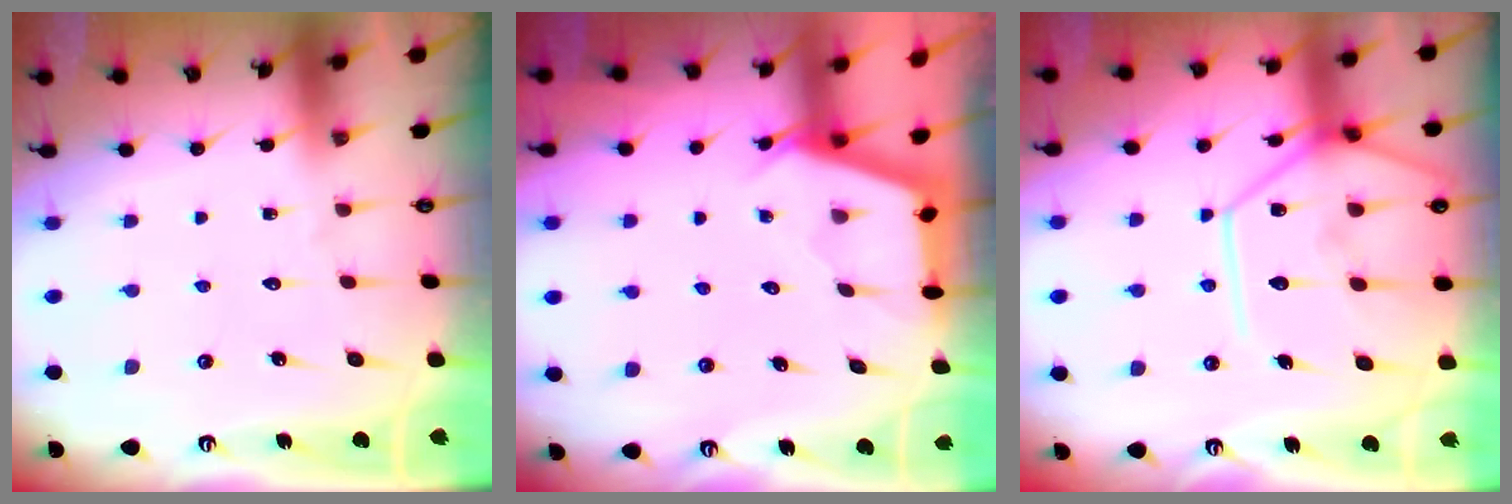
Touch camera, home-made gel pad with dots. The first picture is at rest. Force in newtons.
{"total": 2.5, "press": 2.5, "slide": 0.3}
{"total": 17.5, "press": 17.4, "slide": 1.7}